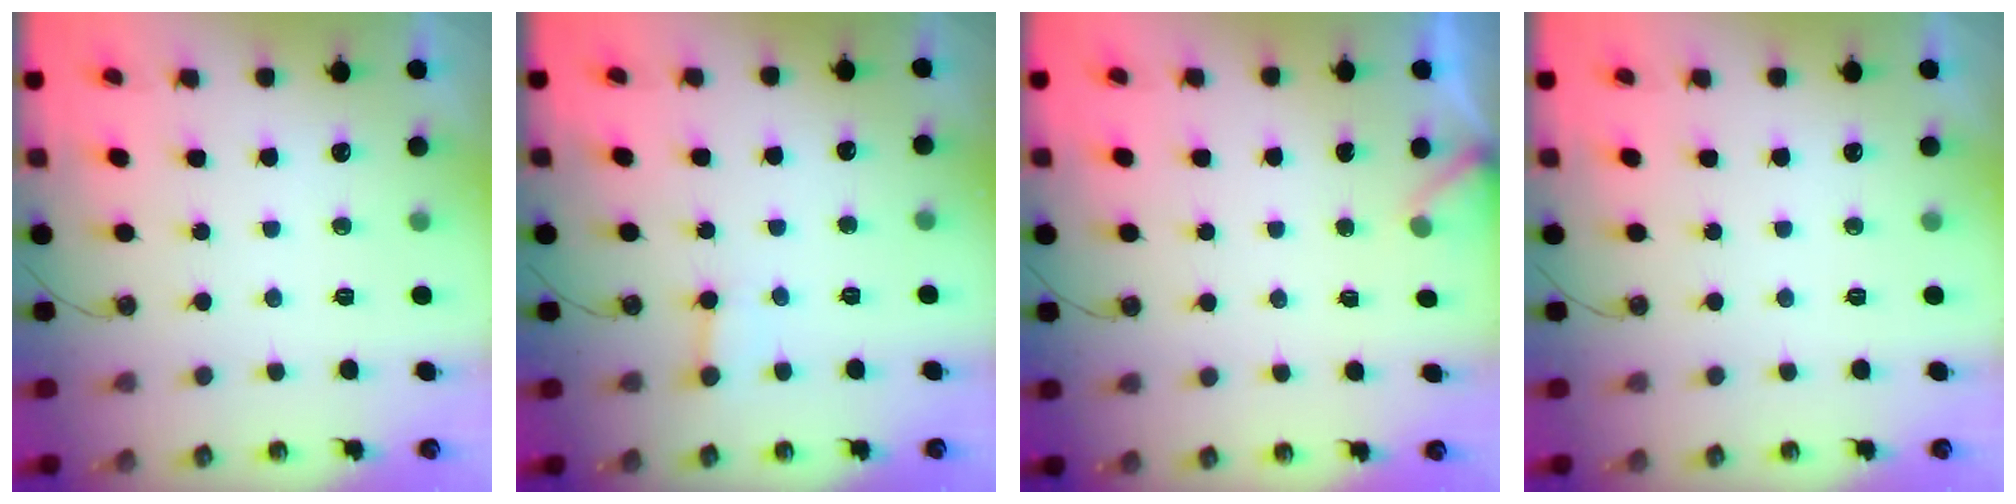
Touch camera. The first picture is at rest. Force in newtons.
{"total": 2.4, "press": 2.4, "slide": 0.4}
{"total": 1.7, "press": 1.7, "slide": 0.1}
{"total": 0.0}